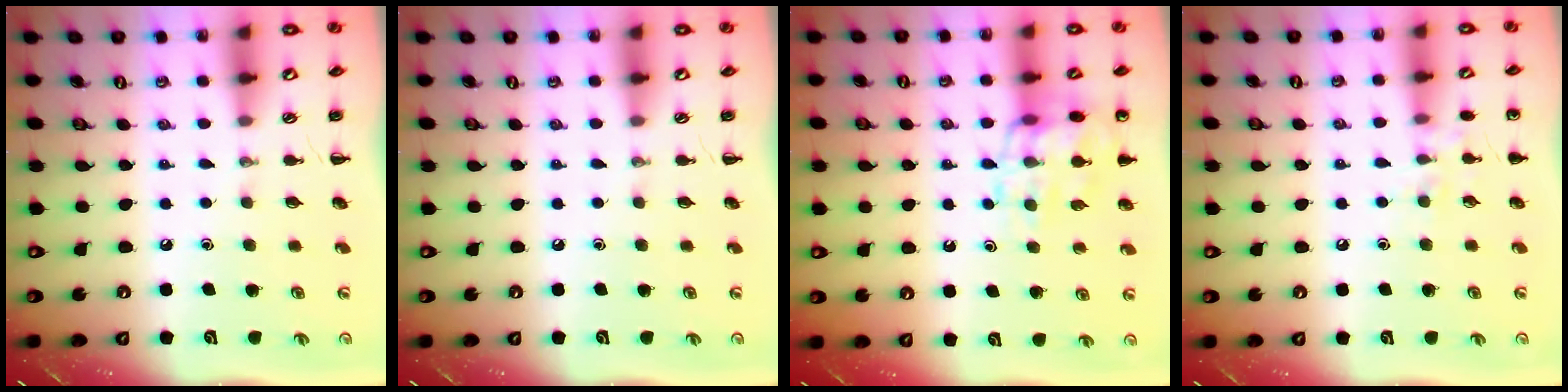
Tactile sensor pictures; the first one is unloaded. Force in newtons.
{"total": 0.0}
{"total": 14.3, "press": 14.1, "slide": 2.0}
{"total": 7.5, "press": 7.2, "slide": 1.8}